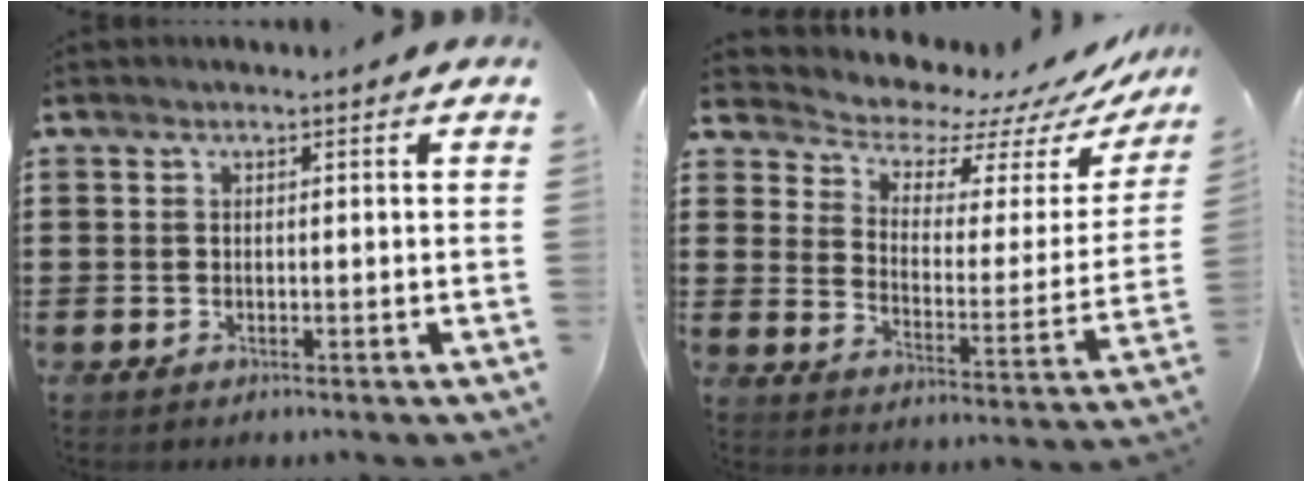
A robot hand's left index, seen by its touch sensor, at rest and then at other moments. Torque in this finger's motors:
{"motor_torque": [1.23, -0.90, 0.25, -0.01]}